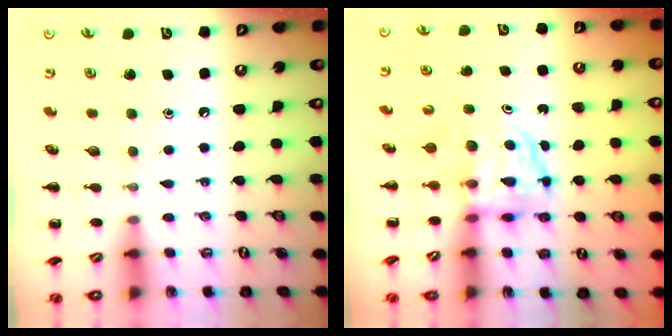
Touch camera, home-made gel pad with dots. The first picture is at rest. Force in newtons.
{"total": 3.9, "press": 3.9, "slide": 0.3}